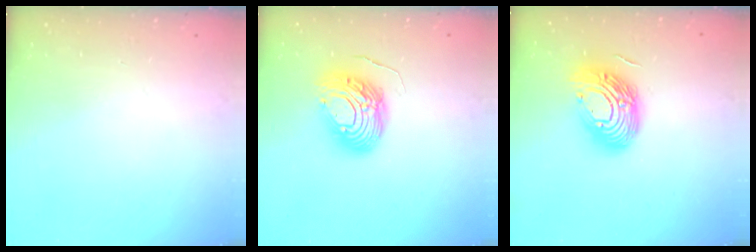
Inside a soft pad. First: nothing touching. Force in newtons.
{"total": 12.0, "press": 12.0, "slide": 1.1}
{"total": 17.3, "press": 17.2, "slide": 1.2}